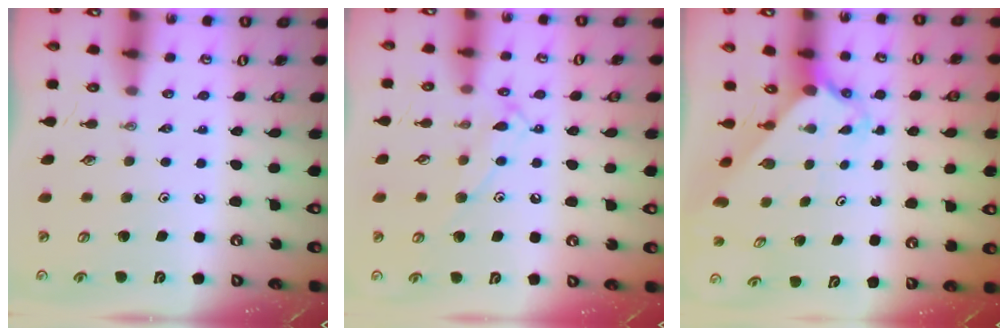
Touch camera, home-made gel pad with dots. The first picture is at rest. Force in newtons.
{"total": 10.8, "press": 10.8, "slide": 0.8}
{"total": 2.5, "press": 2.5, "slide": 0.3}